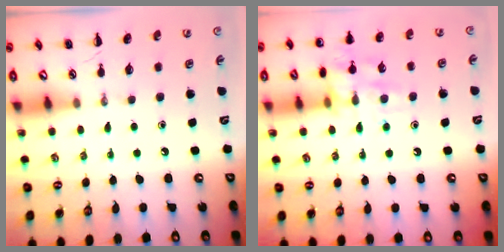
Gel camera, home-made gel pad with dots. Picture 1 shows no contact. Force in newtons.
{"total": 12.8, "press": 12.8, "slide": 0.9}